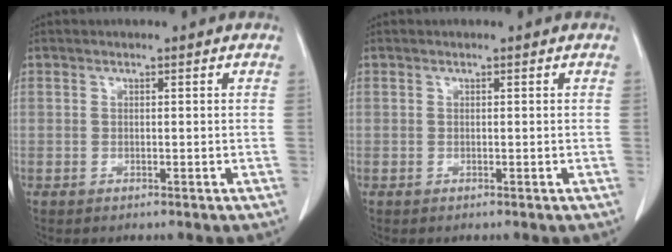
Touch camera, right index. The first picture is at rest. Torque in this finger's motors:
{"motor_torque": [0.01, 0.00, 0.00, 0.00]}